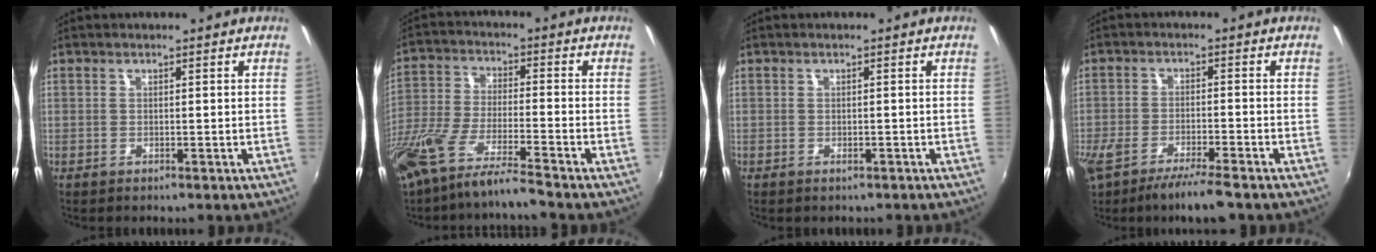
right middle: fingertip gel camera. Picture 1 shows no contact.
{"total": 12.0, "force": [-9.6, 0.4, 7.2], "torque": [-0.150, -0.030, -0.180]}
{"total": 0.8, "force": [-0.5, 0.5, 0.3], "torque": [-0.004, -0.001, -0.006]}
{"total": 9.6, "force": [-7.5, 1.4, 6.0], "torque": [-0.134, -0.029, -0.129]}